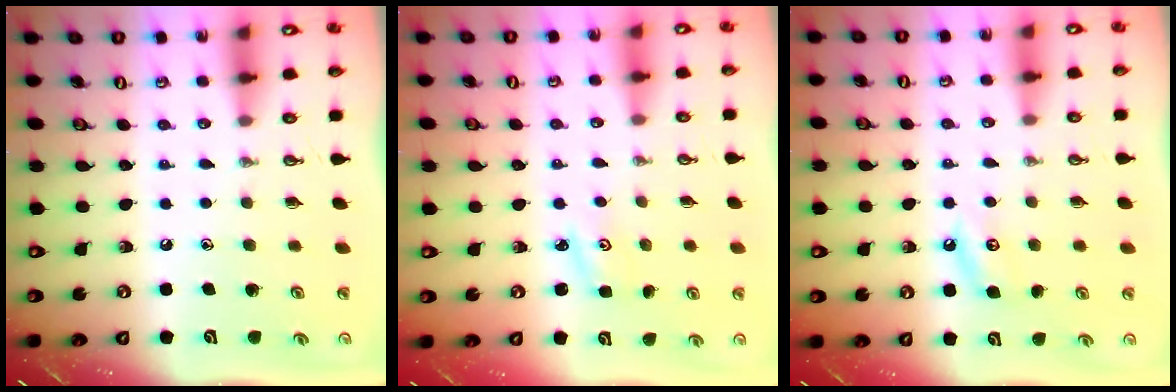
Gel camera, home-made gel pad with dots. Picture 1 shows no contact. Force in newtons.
{"total": 2.9, "press": 2.9, "slide": 0.3}
{"total": 4.4, "press": 4.3, "slide": 0.9}